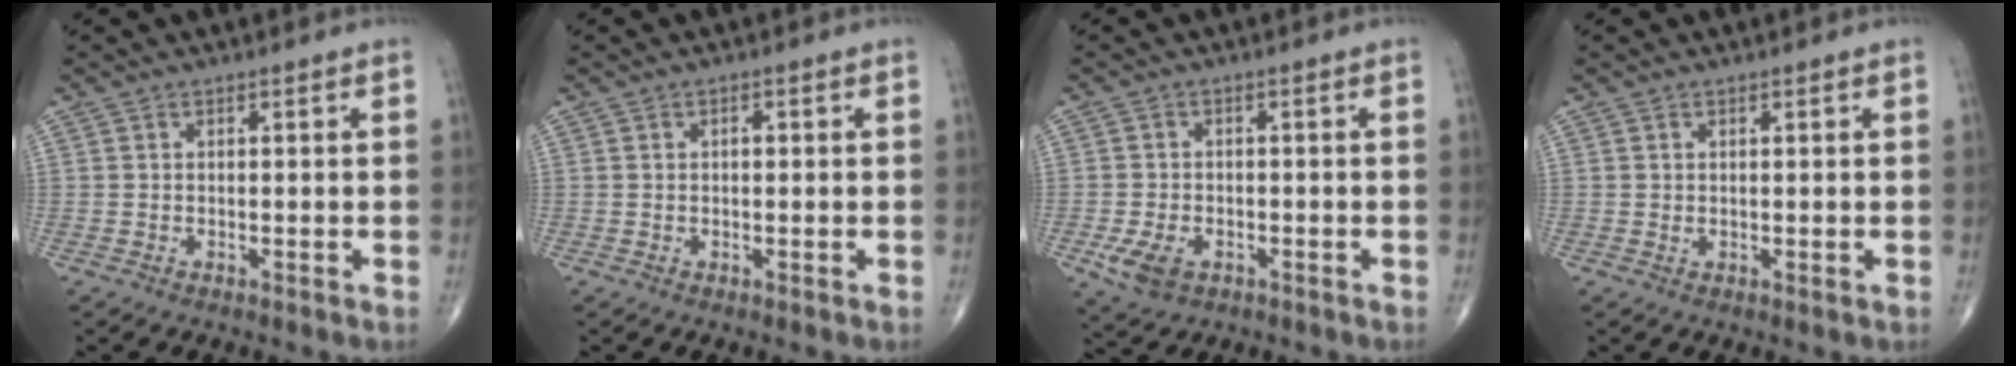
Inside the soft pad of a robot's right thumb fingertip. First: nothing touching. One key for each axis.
{"total": 0.9, "fx": 0.0, "fy": 0.5, "fz": 0.8, "tx": -0.011, "ty": 0.004, "tz": -0.001}
{"total": 5.8, "fx": -2.3, "fy": 3.8, "fz": 3.7, "tx": -0.073, "ty": 0.001, "tz": -0.034}
{"total": 0.5, "fx": 0.2, "fy": 0.2, "fz": 0.4, "tx": -0.009, "ty": -0.003, "tz": 0.005}